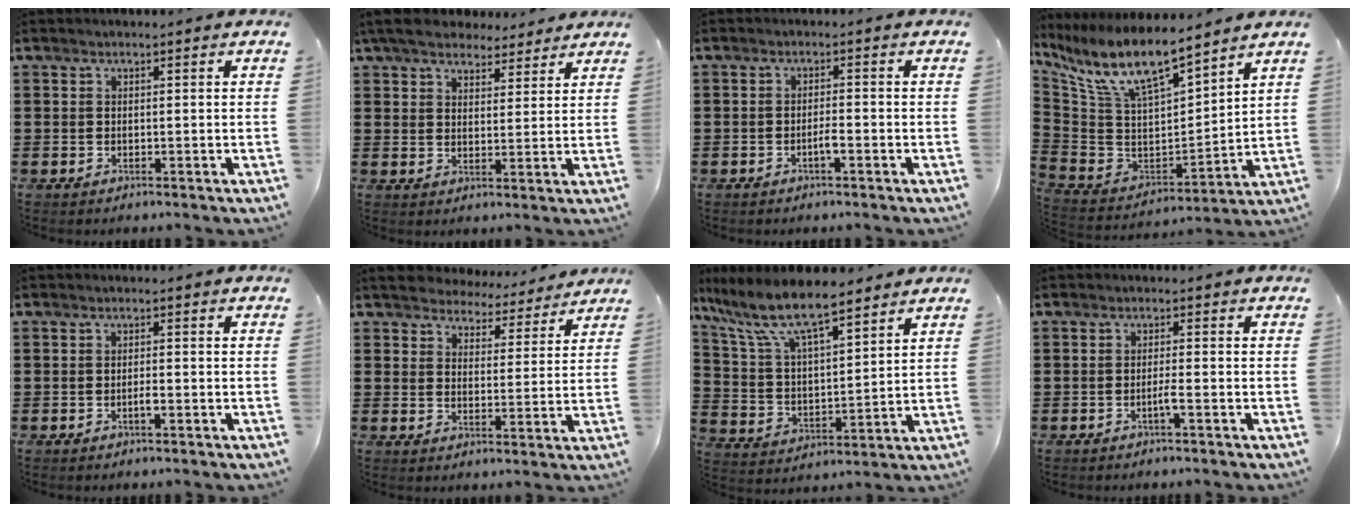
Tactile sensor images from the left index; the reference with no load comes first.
{"total": 5.8, "force": [5.1, 2.0, 1.8], "torque": [-0.055, -0.009, 0.095]}
{"total": 1.9, "force": [-0.9, 0.3, 1.7], "torque": [-0.032, 0.002, -0.017]}
{"total": 11.5, "force": [8.7, 2.4, 7.0], "torque": [-0.171, -0.053, 0.152]}
{"total": 1.4, "force": [-0.5, 0.2, 1.3], "torque": [-0.025, 0.000, -0.010]}
{"total": 5.1, "force": [5.0, 0.8, -0.1], "torque": [-0.018, -0.034, 0.088]}
{"total": 9.8, "force": [7.8, 2.0, 5.6], "torque": [-0.146, -0.037, 0.131]}
{"total": 1.9, "force": [-0.9, -0.1, 1.7], "torque": [-0.029, -0.002, -0.017]}